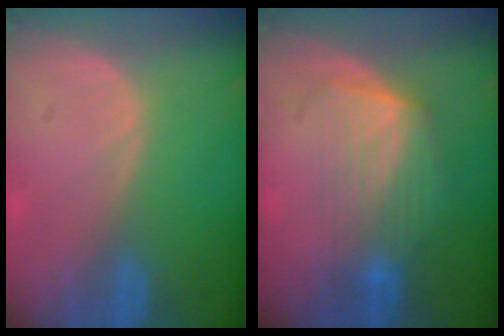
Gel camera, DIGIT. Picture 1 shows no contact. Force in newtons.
{"total": 6.4, "press": 6.3, "slide": 1.2}